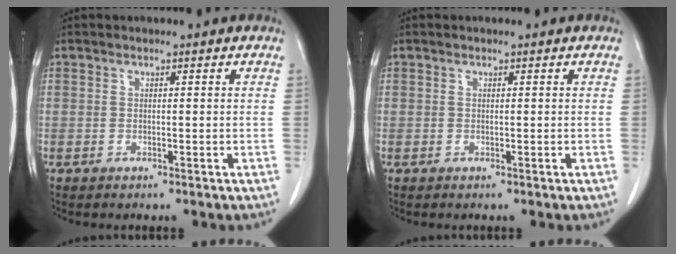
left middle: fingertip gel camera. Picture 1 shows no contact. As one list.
[{"total": 0.0}]